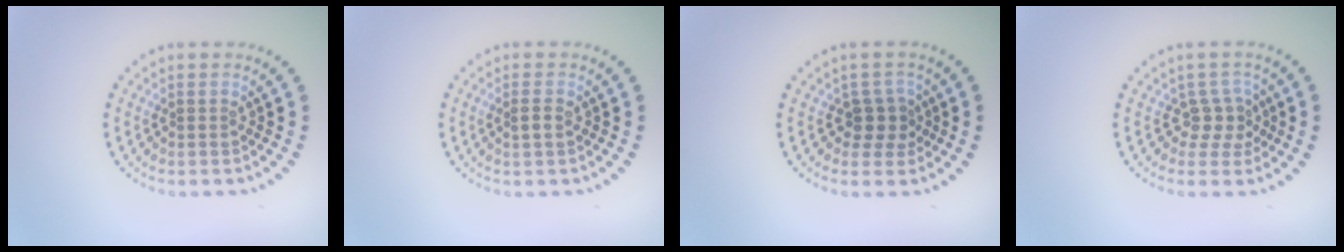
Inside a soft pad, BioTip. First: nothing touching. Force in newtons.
{"total": 1.1, "press": 1.0, "slide": 0.4}
{"total": 2.2, "press": 1.9, "slide": 1.2}
{"total": 2.1, "press": 1.6, "slide": 1.4}